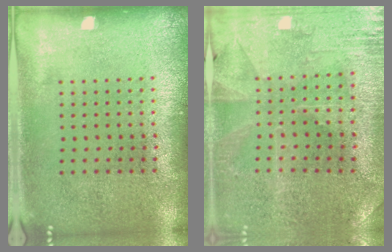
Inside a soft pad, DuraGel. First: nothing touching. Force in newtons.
{"total": 0.9, "press": 0.8, "slide": 0.3}